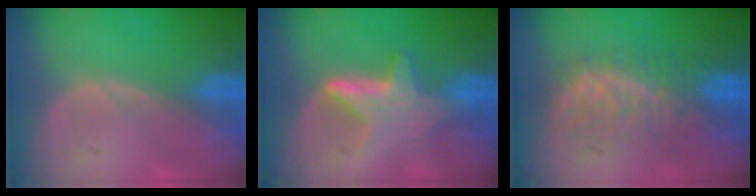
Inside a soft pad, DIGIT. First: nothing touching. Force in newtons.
{"total": 6.4, "press": 6.2, "slide": 1.7}
{"total": 8.9, "press": 8.6, "slide": 2.1}